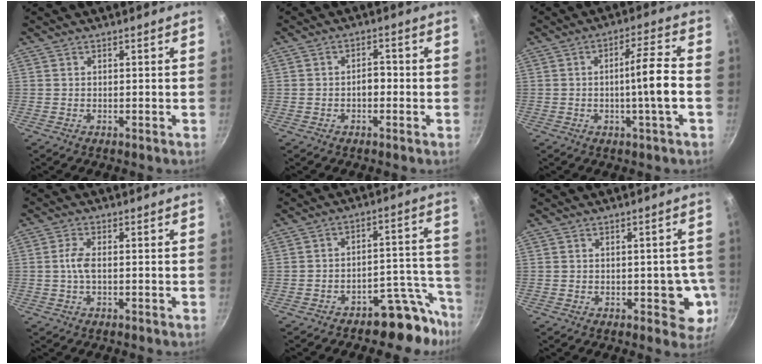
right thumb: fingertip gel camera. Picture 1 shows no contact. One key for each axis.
{"total": 2.9, "fx": -0.8, "fy": 1.8, "fz": 2.1, "tx": -0.013, "ty": 0.017, "tz": -0.014}
{"total": 8.2, "fx": -1.7, "fy": 0.1, "fz": 8.0, "tx": -0.132, "ty": 0.025, "tz": -0.026}
{"total": 3.3, "fx": -0.3, "fy": 1.3, "fz": 3.0, "tx": -0.072, "ty": 0.007, "tz": -0.010}
{"total": 10.8, "fx": -8.6, "fy": 5.1, "fz": 4.2, "tx": 0.015, "ty": 0.106, "tz": -0.121}
{"total": 6.8, "fx": -1.4, "fy": 3.6, "fz": 5.6, "tx": -0.031, "ty": 0.000, "tz": -0.017}